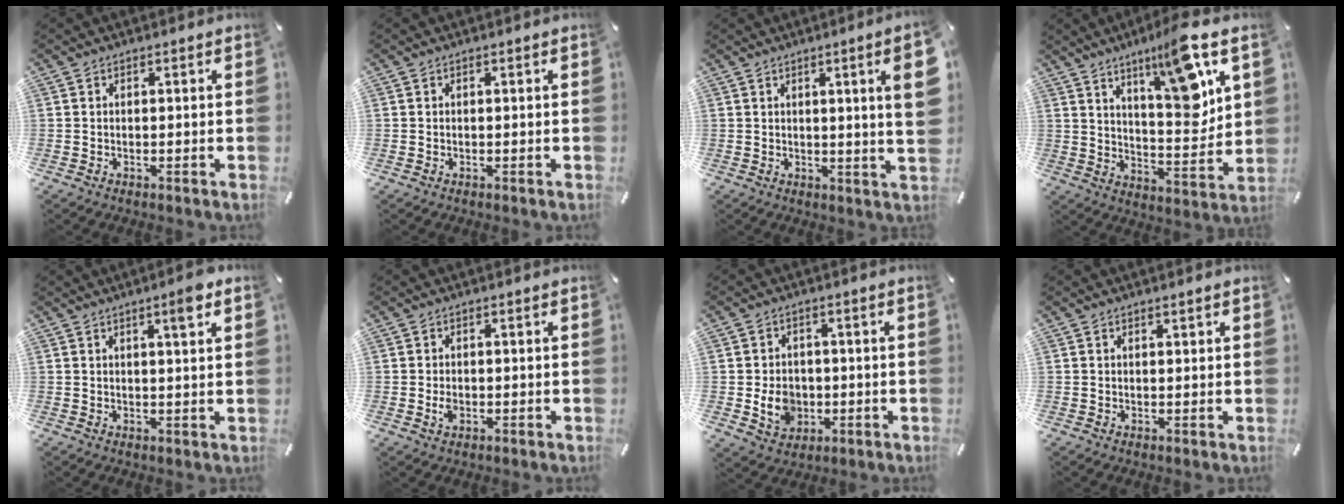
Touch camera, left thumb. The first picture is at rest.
{"total": 0.0}
{"total": 8.6, "force": [2.5, 0.1, 8.2], "torque": [-0.126, -0.010, 0.037]}
{"total": 15.4, "force": [9.0, 3.9, 11.8], "torque": [-0.168, -0.061, 0.141]}
{"total": 4.8, "force": [2.6, 0.5, 4.0], "torque": [-0.058, -0.006, 0.036]}
{"total": 1.8, "force": [-0.3, 1.3, 1.2], "torque": [-0.031, 0.000, -0.008]}
{"total": 7.2, "force": [-1.1, 6.2, 3.5], "torque": [-0.068, 0.005, -0.020]}
{"total": 0.9, "force": [0.6, 0.3, 0.6], "torque": [-0.012, 0.001, 0.010]}